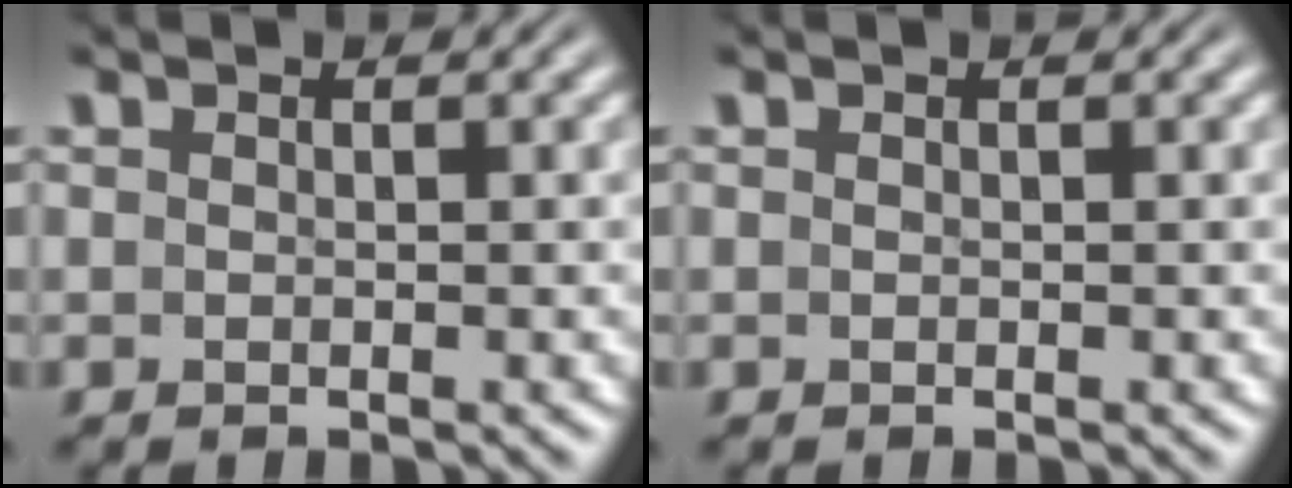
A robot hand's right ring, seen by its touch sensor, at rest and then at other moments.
{"total": 0.0}